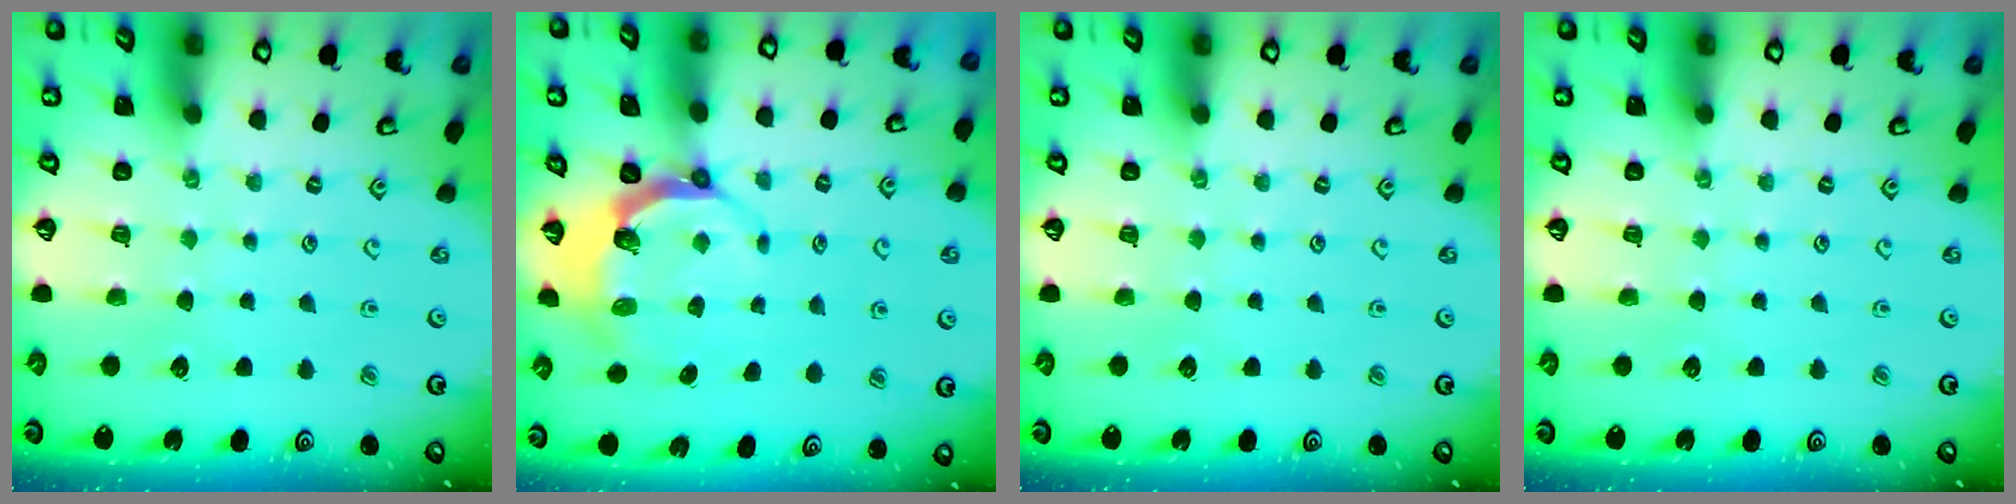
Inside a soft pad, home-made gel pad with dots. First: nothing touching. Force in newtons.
{"total": 5.7, "press": 4.6, "slide": 3.3}
{"total": 0.0}
{"total": 0.0}